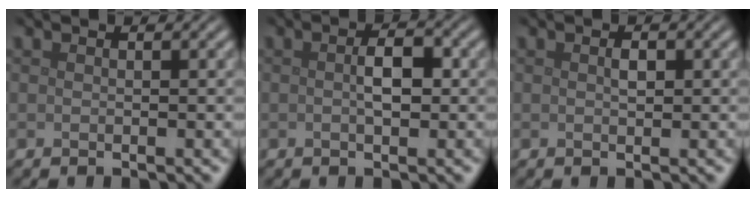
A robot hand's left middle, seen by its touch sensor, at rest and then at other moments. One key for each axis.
{"total": 2.4, "fx": 0.0, "fy": 1.0, "fz": 2.2, "tx": -0.036, "ty": 0.003, "tz": -0.001}
{"total": 0.9, "fx": 0.2, "fy": 0.5, "fz": 0.8, "tx": -0.014, "ty": 0.000, "tz": 0.003}